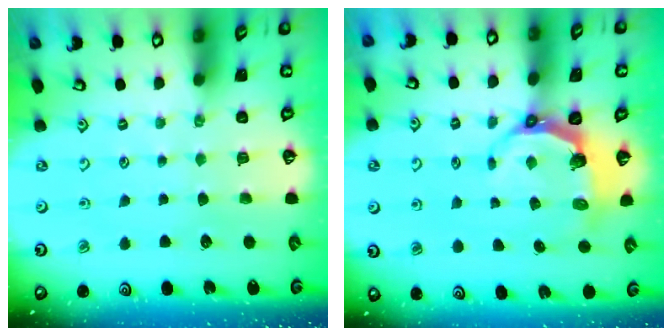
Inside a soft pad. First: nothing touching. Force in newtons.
{"total": 6.3, "press": 4.8, "slide": 4.1}